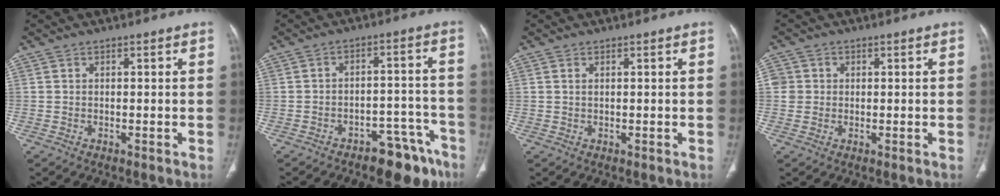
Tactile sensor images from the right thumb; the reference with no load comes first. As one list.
[{"total": 11.0, "force": [-7.9, 5.1, 5.6], "torque": [-0.037, 0.072, -0.108]}, {"total": 0.6, "force": [0.3, 0.3, 0.4], "torque": [-0.012, 0.004, 0.007]}, {"total": 3.1, "force": [0.4, 3.1, 0.5], "torque": [0.012, 0.006, 0.009]}]